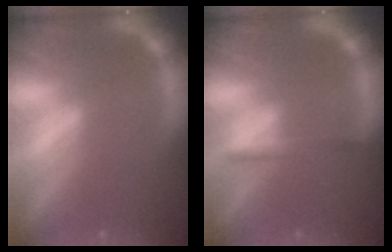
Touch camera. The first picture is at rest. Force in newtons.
{"total": 1.9}